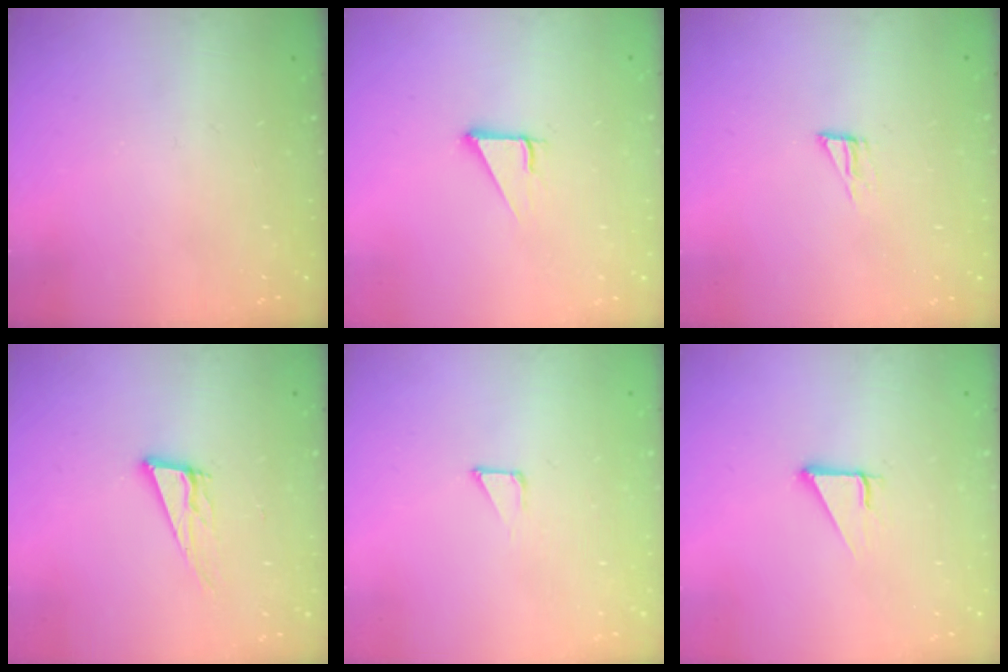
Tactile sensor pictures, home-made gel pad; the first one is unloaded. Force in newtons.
{"total": 2.7, "press": 2.7, "slide": 0.0}
{"total": 4.3, "press": 4.3, "slide": 0.3}
{"total": 10.9, "press": 10.4, "slide": 3.3}
{"total": 1.6, "press": 1.6, "slide": 0.1}
{"total": 3.0, "press": 3.0, "slide": 0.1}